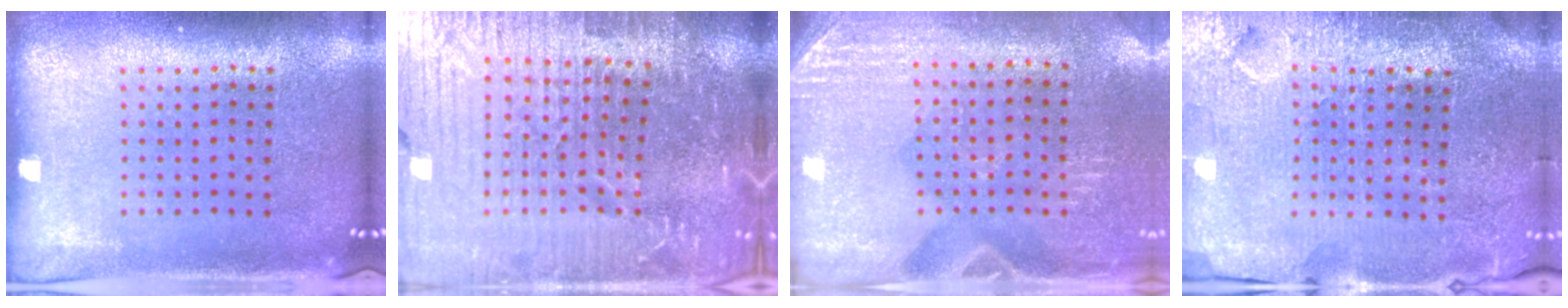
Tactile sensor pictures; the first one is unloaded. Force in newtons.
{"total": 6.8, "press": 6.0, "slide": 3.3}
{"total": 2.8, "press": 2.6, "slide": 1.2}
{"total": 3.7, "press": 3.5, "slide": 1.2}